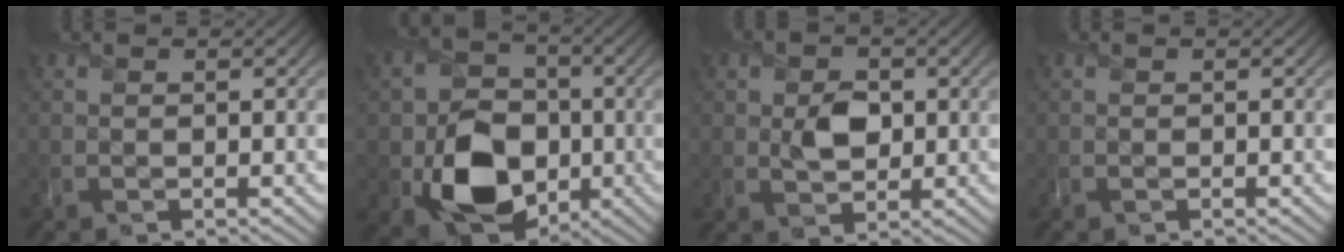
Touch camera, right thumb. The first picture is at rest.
{"total": 11.3, "force": [-2.7, 9.0, 6.3], "torque": [-0.121, -0.021, -0.055]}
{"total": 3.6, "force": [0.4, 2.7, 2.4], "torque": [-0.049, -0.003, 0.005]}
{"total": 0.0}